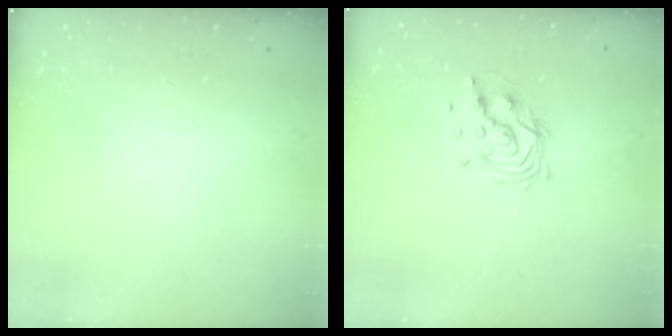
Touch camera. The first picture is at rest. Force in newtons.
{"total": 10.6, "press": 10.5, "slide": 1.0}